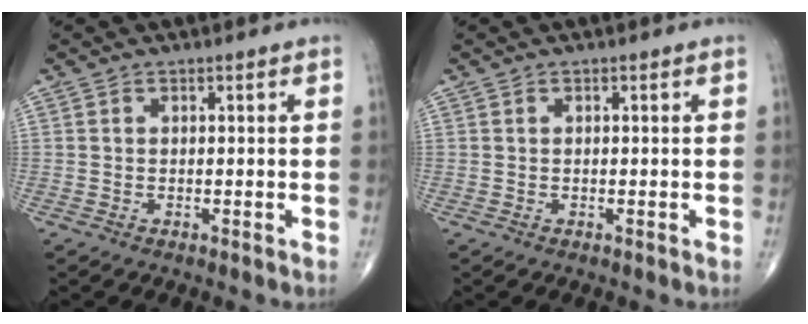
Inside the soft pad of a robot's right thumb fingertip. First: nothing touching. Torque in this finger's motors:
{"motor_torque": [-0.01, 0.04, -0.14, -0.15, 0.01]}